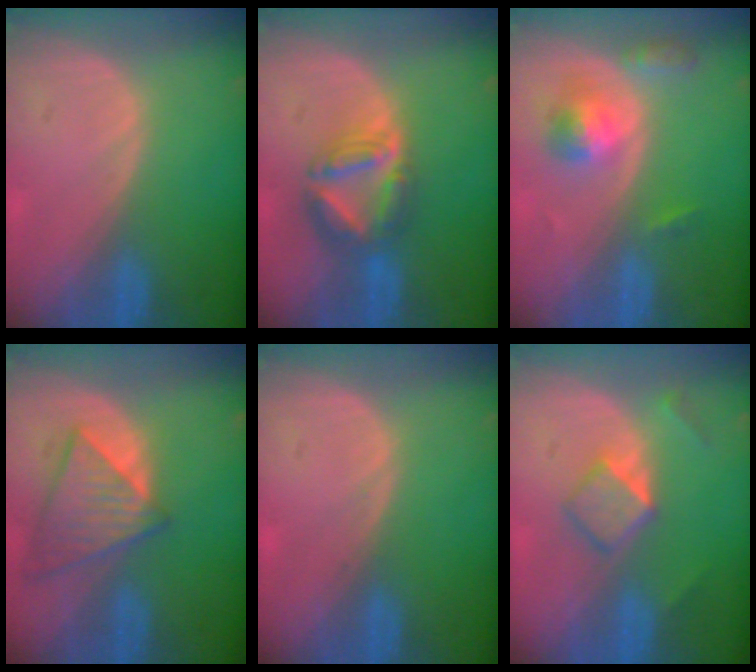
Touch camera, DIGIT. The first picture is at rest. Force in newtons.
{"total": 7.3, "press": 6.4, "slide": 3.5}
{"total": 5.3, "press": 4.9, "slide": 1.9}
{"total": 7.8, "press": 7.0, "slide": 3.4}
{"total": 0.5, "press": 0.1, "slide": 0.5}
{"total": 5.4, "press": 4.6, "slide": 2.8}